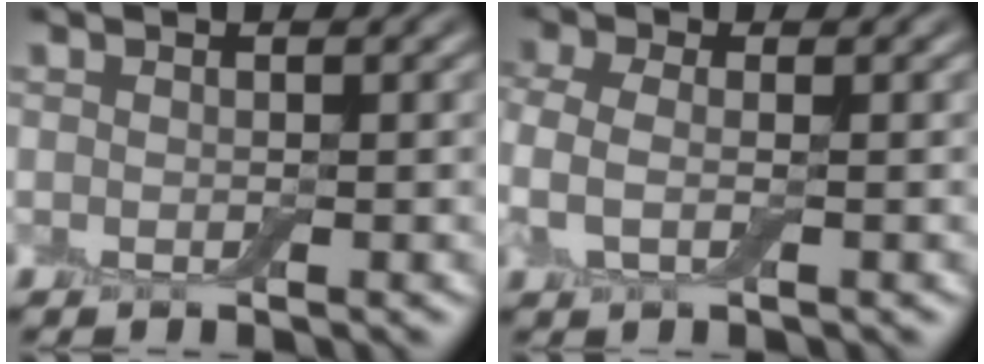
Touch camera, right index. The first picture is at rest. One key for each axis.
{"total": 2.9, "fx": -0.1, "fy": 1.4, "fz": 2.5, "tx": -0.067, "ty": 0.002, "tz": -0.011}